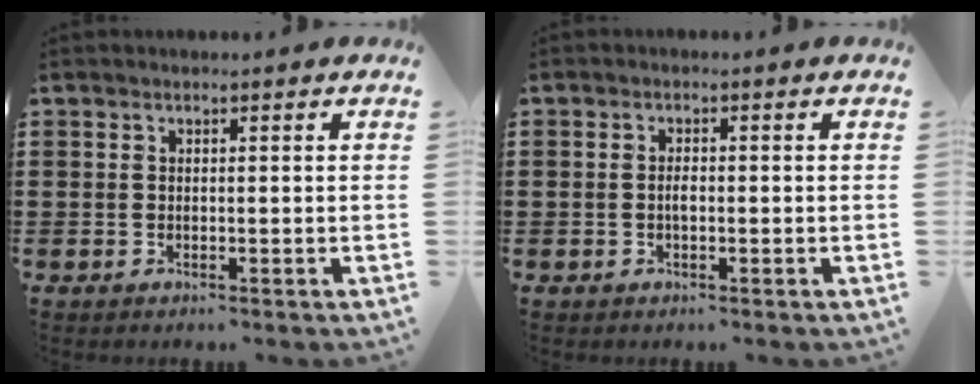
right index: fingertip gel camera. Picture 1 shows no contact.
{"total": 1.3, "force": [-0.3, 0.4, 1.2], "torque": [-0.023, -0.002, -0.005]}